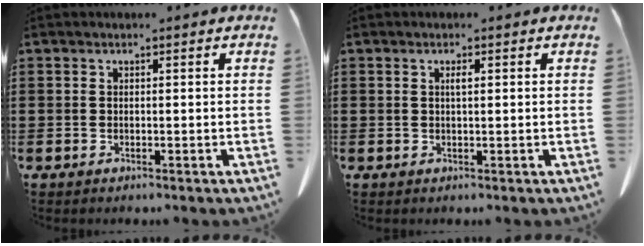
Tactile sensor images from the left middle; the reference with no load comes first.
{"total": 1.0, "force": [0.3, 0.1, 1.0], "torque": [-0.021, 0.000, 0.005]}